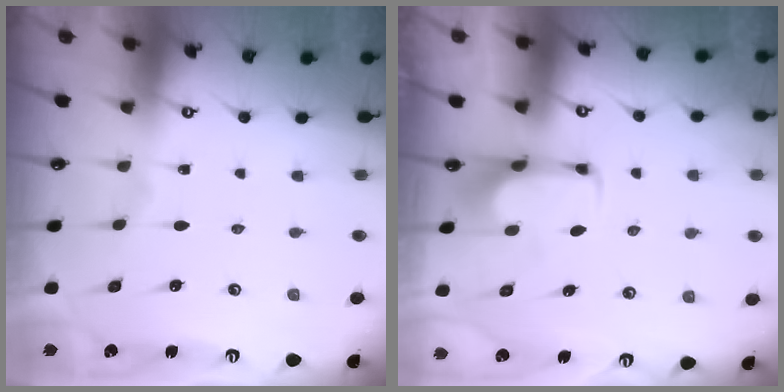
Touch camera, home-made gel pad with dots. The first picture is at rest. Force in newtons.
{"total": 2.0, "press": 2.0, "slide": 0.3}